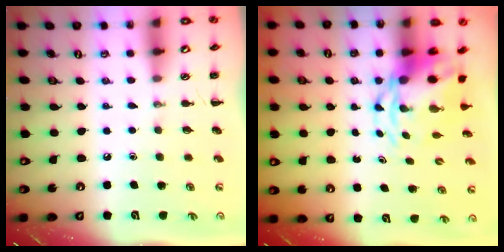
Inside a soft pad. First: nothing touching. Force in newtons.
{"total": 6.1, "press": 5.9, "slide": 1.8}